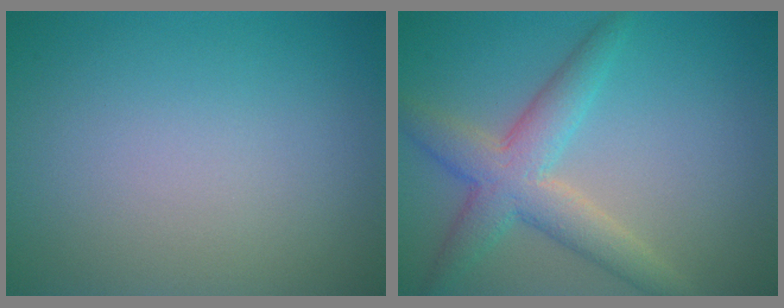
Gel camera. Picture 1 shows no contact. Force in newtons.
{"total": 4.9, "press": 4.9, "slide": 0.1}